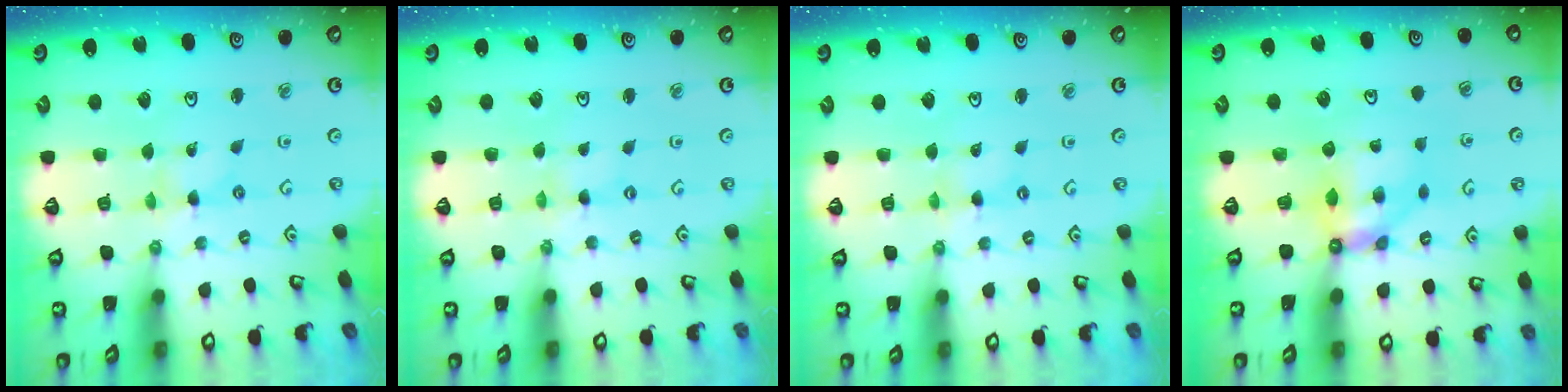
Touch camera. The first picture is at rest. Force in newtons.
{"total": 0.0}
{"total": 1.4, "press": 1.4, "slide": 0.2}
{"total": 6.0, "press": 6.0, "slide": 0.3}